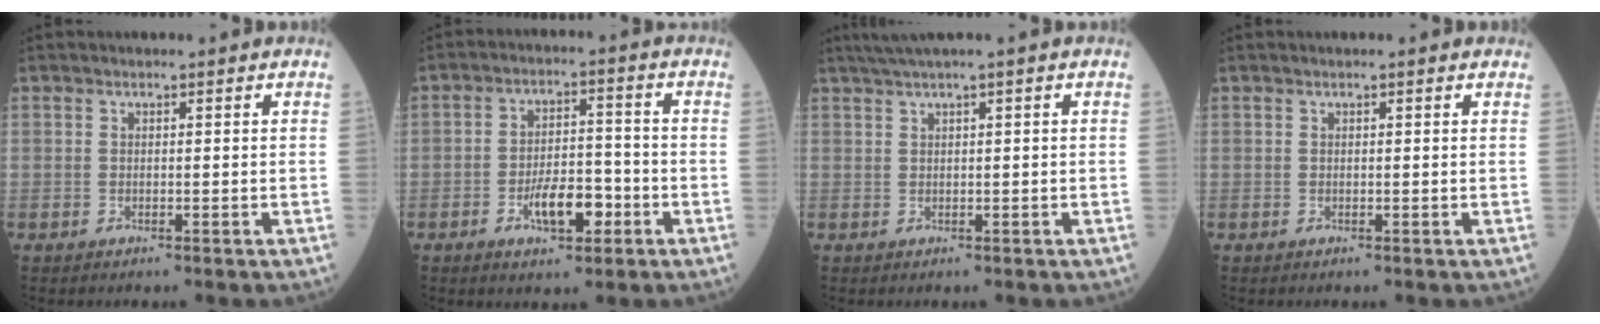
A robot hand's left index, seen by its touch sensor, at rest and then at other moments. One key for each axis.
{"total": 7.4, "fx": -3.3, "fy": 3.0, "fz": 5.9, "tx": -0.107, "ty": 0.008, "tz": -0.053}
{"total": 2.6, "fx": 1.5, "fy": -0.5, "fz": 2.0, "tx": -0.046, "ty": 0.012, "tz": 0.036}
{"total": 0.8, "fx": 0.6, "fy": 0.1, "fz": 0.5, "tx": -0.009, "ty": 0.011, "tz": 0.006}